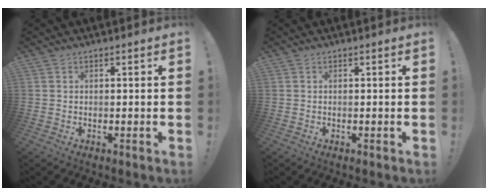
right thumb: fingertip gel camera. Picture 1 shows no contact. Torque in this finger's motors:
{"motor_torque": [0.00, 0.00, 0.00, 0.00, 0.00]}